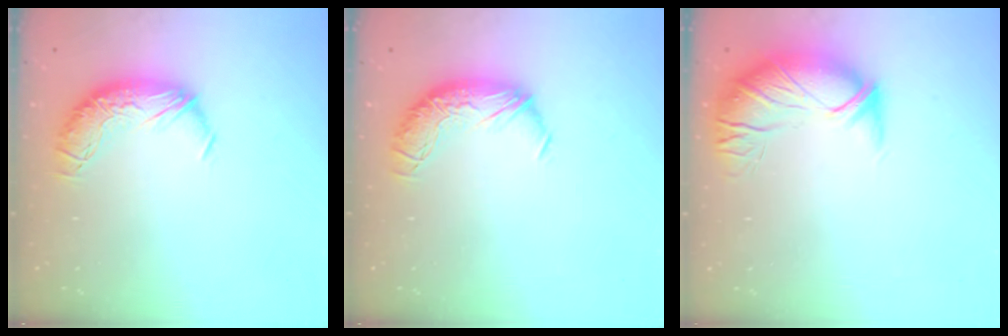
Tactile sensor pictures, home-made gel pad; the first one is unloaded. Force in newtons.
{"total": 0.0}
{"total": 2.7, "press": 1.2, "slide": 2.4}